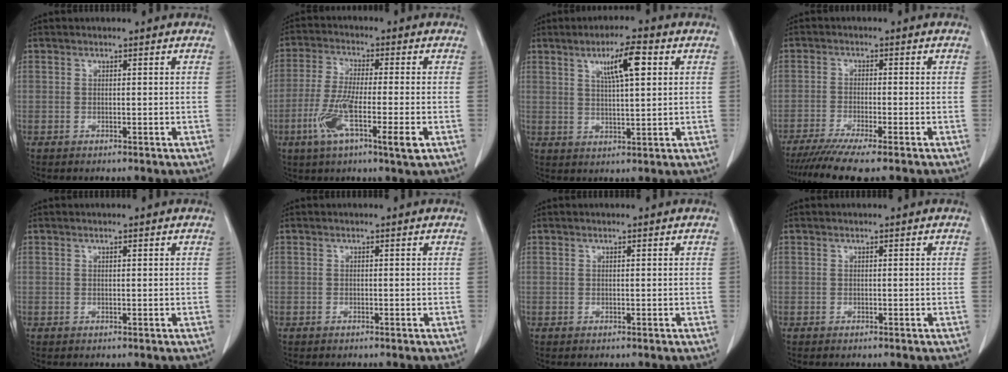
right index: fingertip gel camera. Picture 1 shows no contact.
{"total": 10.7, "force": [-3.9, 0.8, 9.9], "torque": [-0.188, -0.018, -0.073]}
{"total": 7.1, "force": [2.9, 0.9, 6.4], "torque": [-0.112, 0.006, 0.049]}
{"total": 8.5, "force": [-6.9, -0.5, 5.0], "torque": [-0.071, -0.019, -0.110]}
{"total": 0.0}
{"total": 0.0}
{"total": 0.0}
{"total": 0.0}